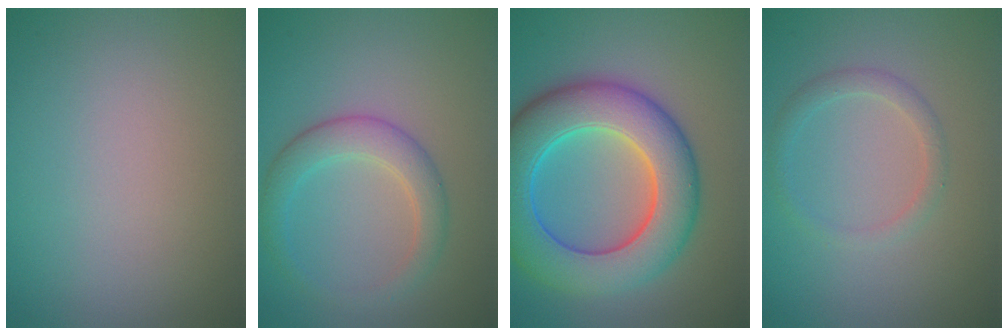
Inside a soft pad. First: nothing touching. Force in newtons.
{"total": 3.3, "press": 3.3, "slide": 0.1}
{"total": 10.6, "press": 10.5, "slide": 0.3}
{"total": 1.7, "press": 1.7, "slide": 0.0}